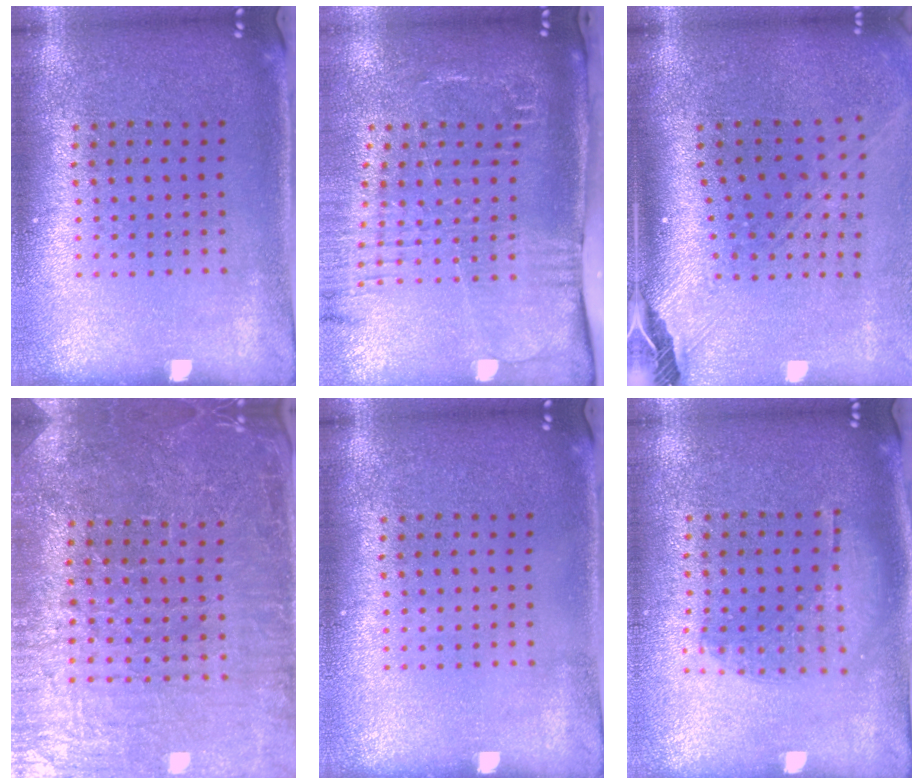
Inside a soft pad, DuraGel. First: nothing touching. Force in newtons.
{"total": 2.6, "press": 2.1, "slide": 1.6}
{"total": 2.8, "press": 2.0, "slide": 2.0}
{"total": 3.3, "press": 3.3, "slide": 0.3}
{"total": 0.0}
{"total": 1.0, "press": 0.9, "slide": 0.3}